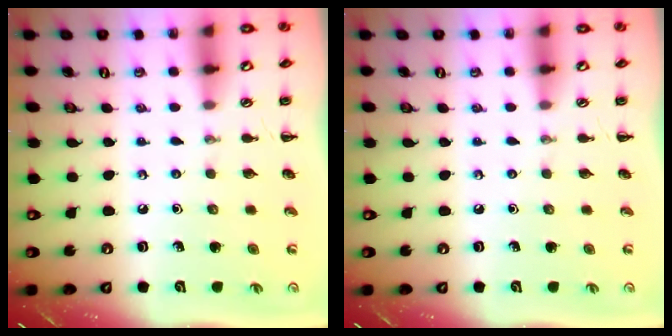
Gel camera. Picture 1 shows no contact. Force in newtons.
{"total": 0.0}